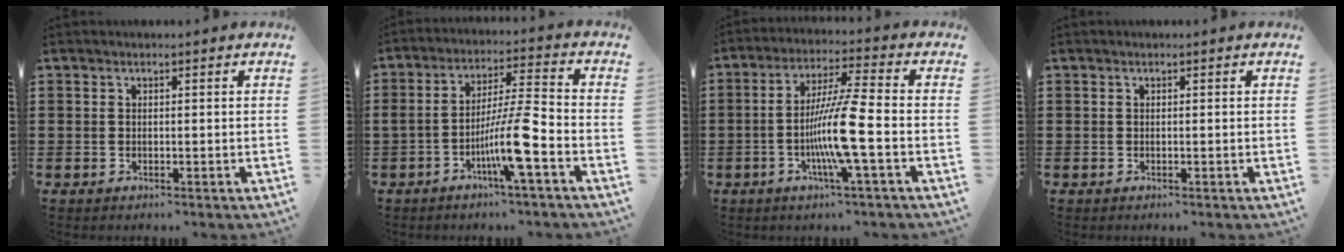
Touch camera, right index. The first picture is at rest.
{"total": 9.7, "force": [-4.3, 0.5, 8.6], "torque": [-0.164, -0.005, -0.085]}
{"total": 10.1, "force": [-2.8, -0.1, 9.7], "torque": [-0.192, -0.016, -0.060]}
{"total": 0.0}